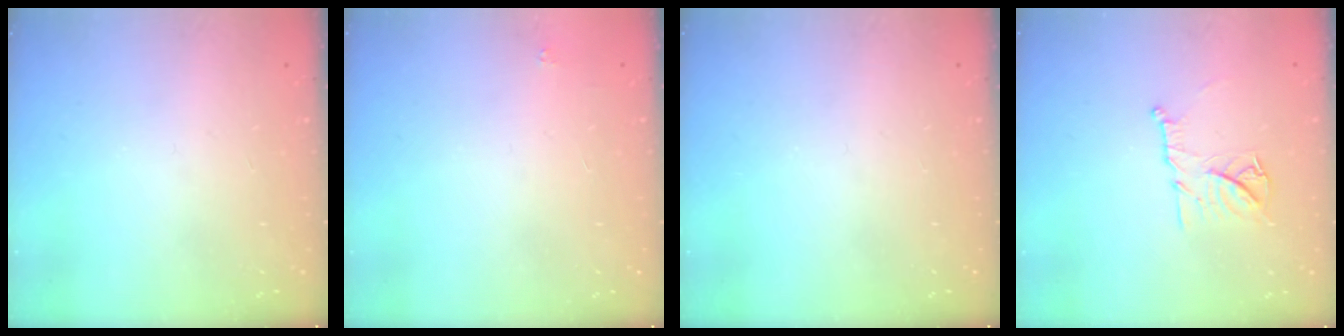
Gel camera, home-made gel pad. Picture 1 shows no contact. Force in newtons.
{"total": 1.8, "press": 1.7, "slide": 0.1}
{"total": 0.0}
{"total": 11.4, "press": 11.4, "slide": 0.6}